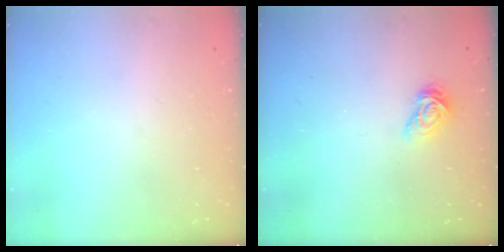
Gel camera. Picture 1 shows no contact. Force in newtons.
{"total": 6.0, "press": 6.0, "slide": 0.4}